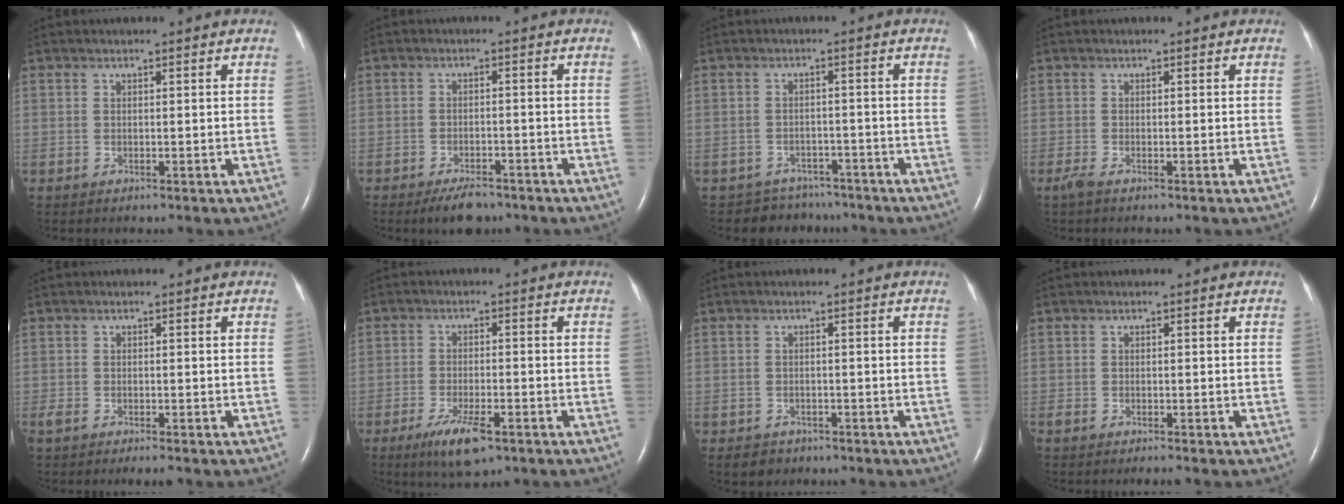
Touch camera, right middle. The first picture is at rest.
{"total": 4.6, "force": [-3.6, 1.7, 2.3], "torque": [-0.044, -0.002, -0.053]}
{"total": 5.6, "force": [-4.8, 2.7, -0.8], "torque": [0.017, 0.019, -0.066]}
{"total": 1.3, "force": [-0.9, 0.3, 0.9], "torque": [-0.031, -0.006, -0.020]}
{"total": 3.5, "force": [-2.6, 1.0, 2.1], "torque": [-0.043, -0.011, -0.040]}
{"total": 6.5, "force": [-3.9, 1.6, 5.0], "torque": [-0.099, -0.012, -0.063]}
{"total": 2.6, "force": [-1.8, 1.8, 0.3], "torque": [-0.010, 0.005, -0.024]}
{"total": 1.4, "force": [-1.2, 0.2, 0.7], "torque": [-0.019, -0.005, -0.020]}